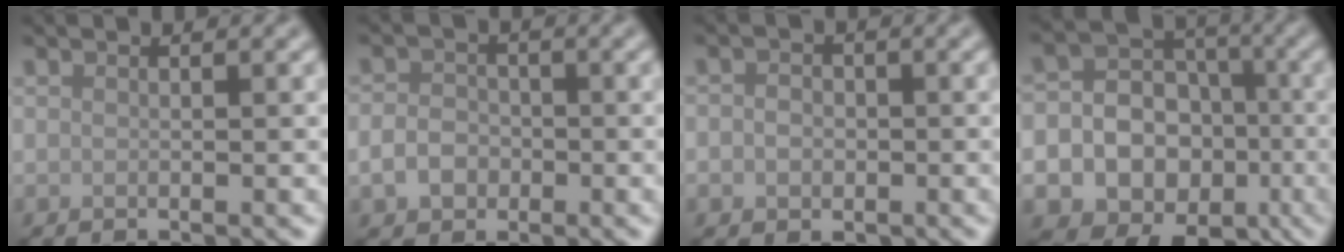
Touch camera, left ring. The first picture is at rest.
{"total": 2.6, "force": [-0.9, 2.1, 1.2], "torque": [-0.020, -0.001, -0.022]}
{"total": 2.5, "force": [-0.3, 2.2, 1.2], "torque": [-0.001, 0.003, -0.019]}
{"total": 21.9, "force": [-7.5, 19.7, 5.8], "torque": [-0.136, -0.027, -0.133]}